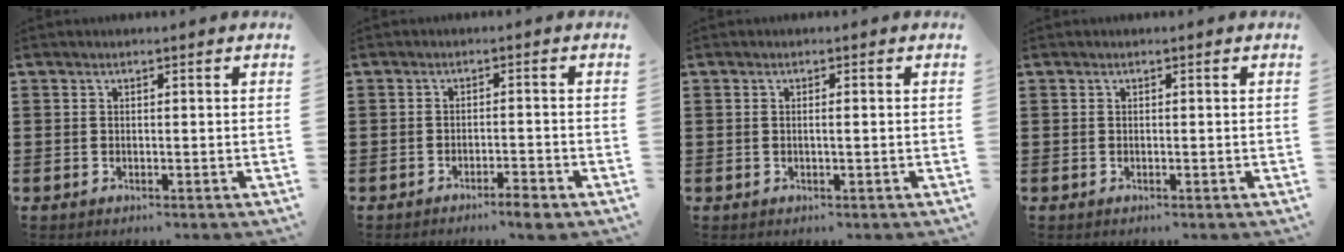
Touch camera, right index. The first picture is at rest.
{"total": 2.5, "force": [-2.2, 0.1, 1.2], "torque": [-0.022, 0.000, -0.041]}
{"total": 0.7, "force": [-0.1, 0.0, 0.7], "torque": [-0.013, -0.004, -0.002]}
{"total": 0.0}